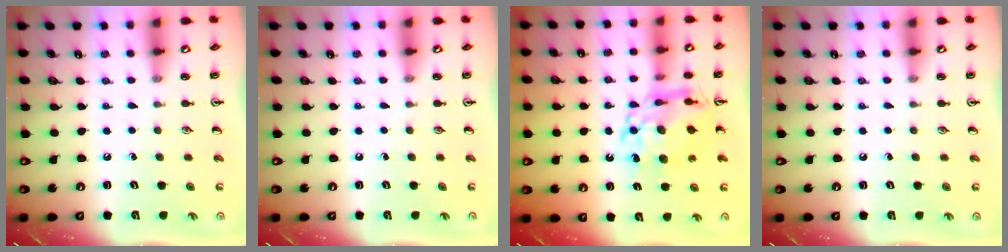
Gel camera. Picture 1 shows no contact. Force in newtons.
{"total": 0.0}
{"total": 13.5, "press": 13.4, "slide": 1.4}
{"total": 0.0}